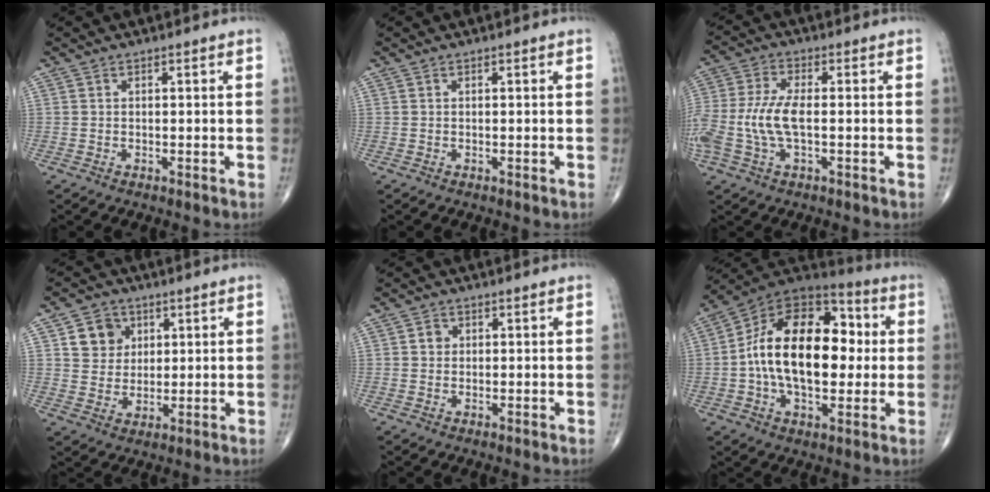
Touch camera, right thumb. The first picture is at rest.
{"total": 0.0}
{"total": 10.7, "force": [-1.4, 4.5, 9.6], "torque": [-0.239, 0.013, -0.028]}
{"total": 7.3, "force": [2.6, 6.3, 2.4], "torque": [-0.012, -0.009, 0.048]}
{"total": 1.8, "force": [0.3, 1.6, 0.7], "torque": [-0.002, 0.002, 0.002]}
{"total": 23.5, "force": [0.7, 13.6, 19.2], "torque": [-0.297, 0.029, 0.006]}